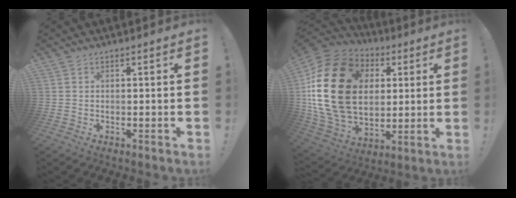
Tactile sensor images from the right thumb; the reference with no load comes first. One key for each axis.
{"total": 28.5, "fx": 4.9, "fy": 20.7, "fz": 18.9, "tx": -0.374, "ty": -0.008, "tz": 0.116}